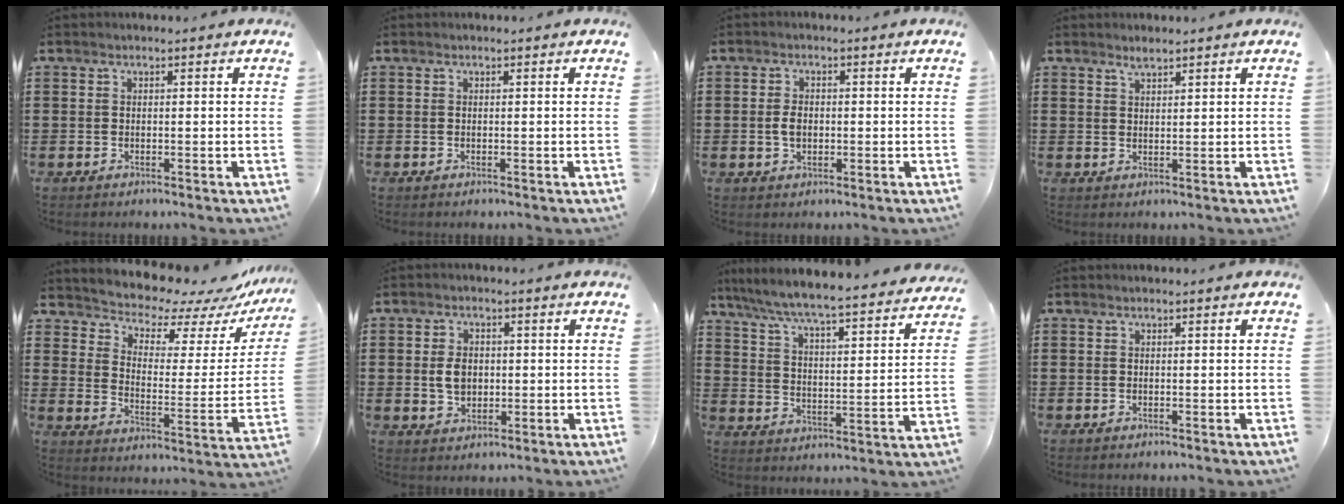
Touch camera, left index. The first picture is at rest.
{"total": 0.0}
{"total": 2.7, "force": [-0.2, 1.7, 2.1], "torque": [-0.049, 0.001, -0.005]}
{"total": 1.7, "force": [1.6, 0.3, 0.7], "torque": [-0.015, 0.000, 0.030]}
{"total": 6.4, "force": [6.2, 1.3, 0.8], "torque": [-0.039, -0.064, 0.102]}
{"total": 4.0, "force": [0.2, 2.9, 2.8], "torque": [-0.059, 0.003, -0.002]}
{"total": 5.9, "force": [5.5, -0.5, 2.0], "torque": [-0.067, -0.047, 0.087]}
{"total": 0.0}